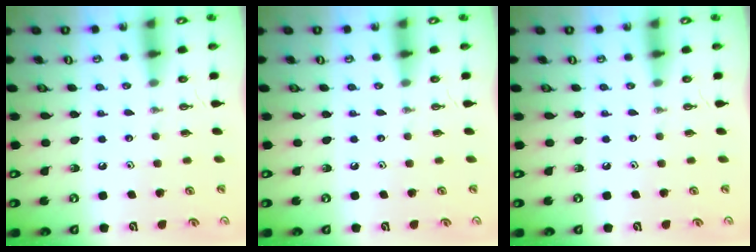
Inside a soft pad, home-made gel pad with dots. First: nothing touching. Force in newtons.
{"total": 0.0}
{"total": 0.0}